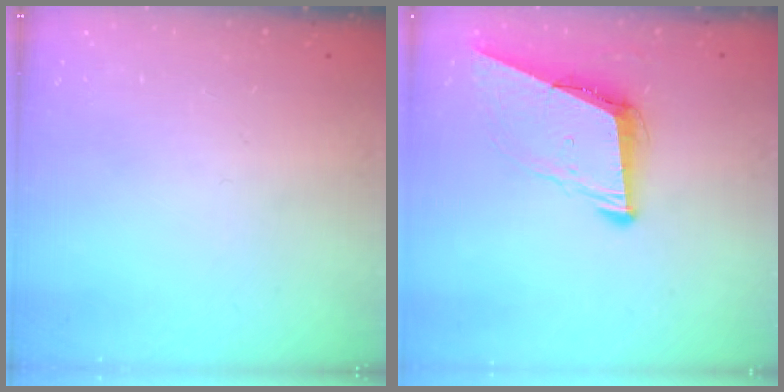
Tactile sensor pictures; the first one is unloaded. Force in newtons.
{"total": 8.6, "press": 7.8, "slide": 3.6}